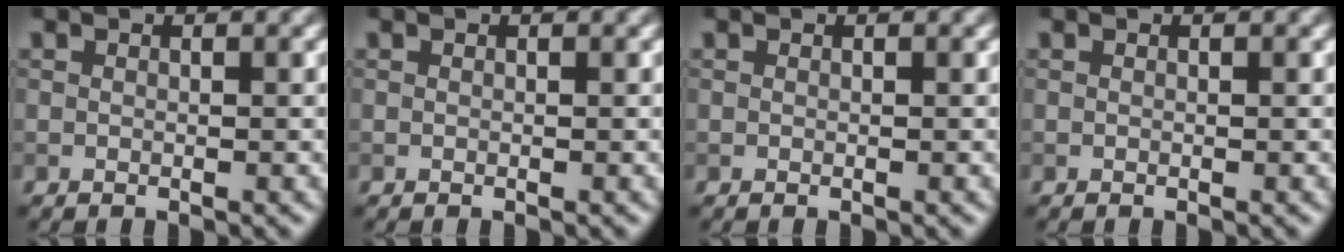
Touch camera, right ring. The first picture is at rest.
{"total": 0.0}
{"total": 0.0}
{"total": 0.0}